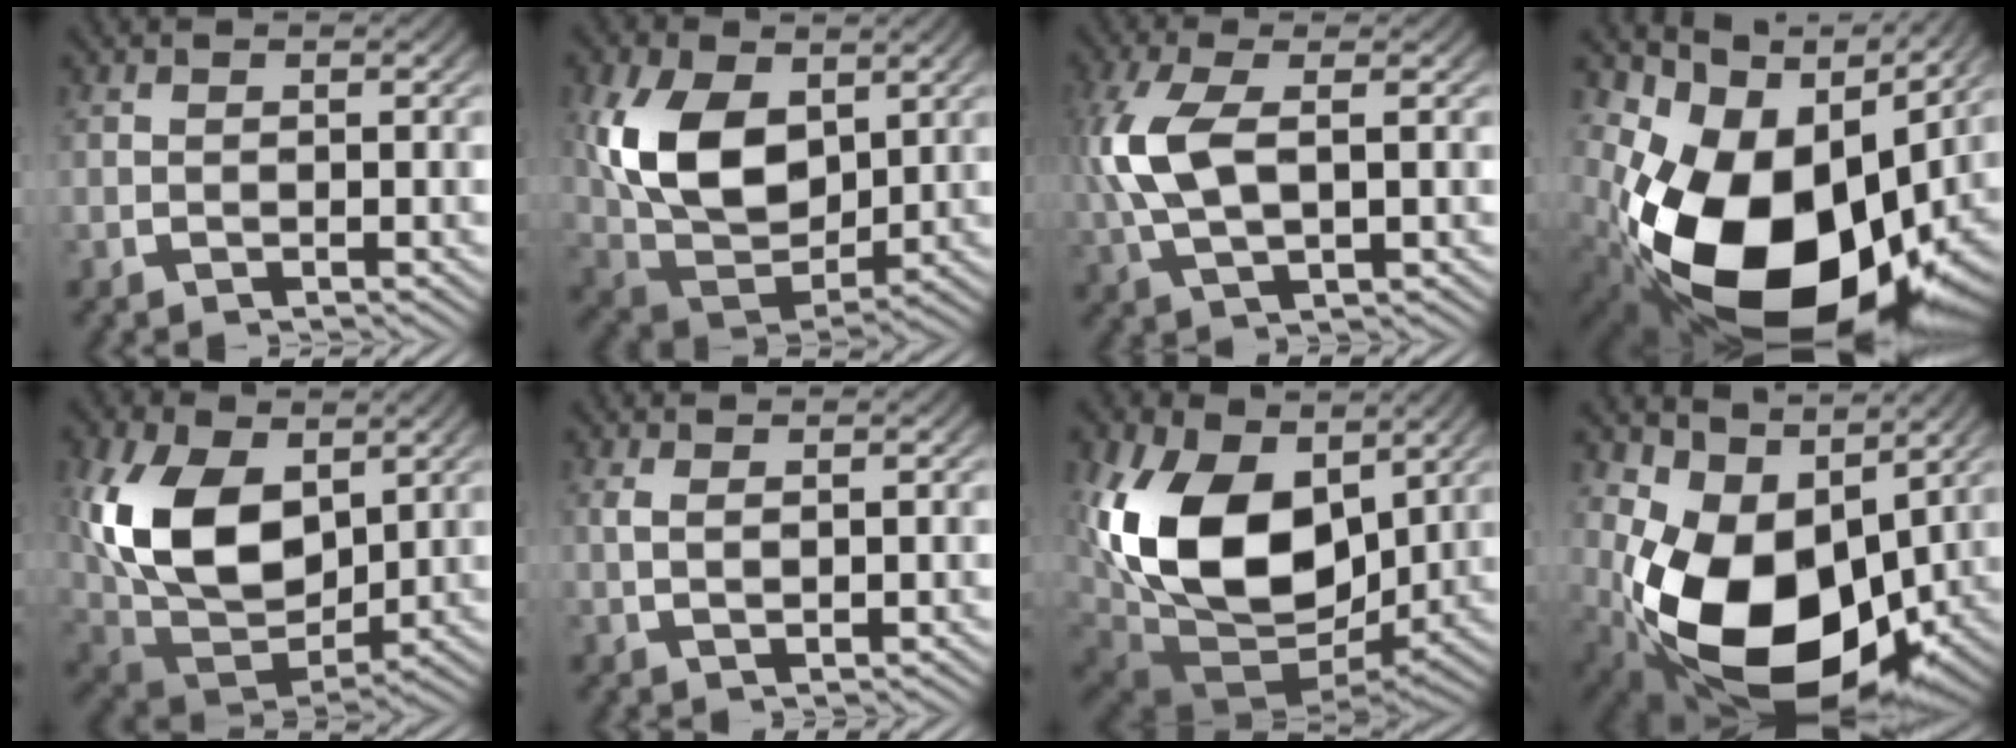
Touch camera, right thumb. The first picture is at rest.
{"total": 10.7, "force": [1.1, 6.9, 8.1], "torque": [-0.186, -0.041, 0.034]}
{"total": 7.0, "force": [0.7, 3.5, 6.0], "torque": [-0.155, -0.009, 0.027]}
{"total": 22.2, "force": [-2.4, 13.4, 17.5], "torque": [-0.311, -0.075, 0.003]}
{"total": 13.0, "force": [0.9, 8.4, 9.9], "torque": [-0.230, -0.053, 0.038]}
{"total": 1.4, "force": [0.8, 0.3, 1.1], "torque": [-0.022, -0.004, 0.023]}
{"total": 17.1, "force": [0.0, 10.8, 13.4], "torque": [-0.314, -0.076, 0.039]}
{"total": 17.4, "force": [-2.4, 11.0, 13.3], "torque": [-0.253, -0.074, -0.003]}